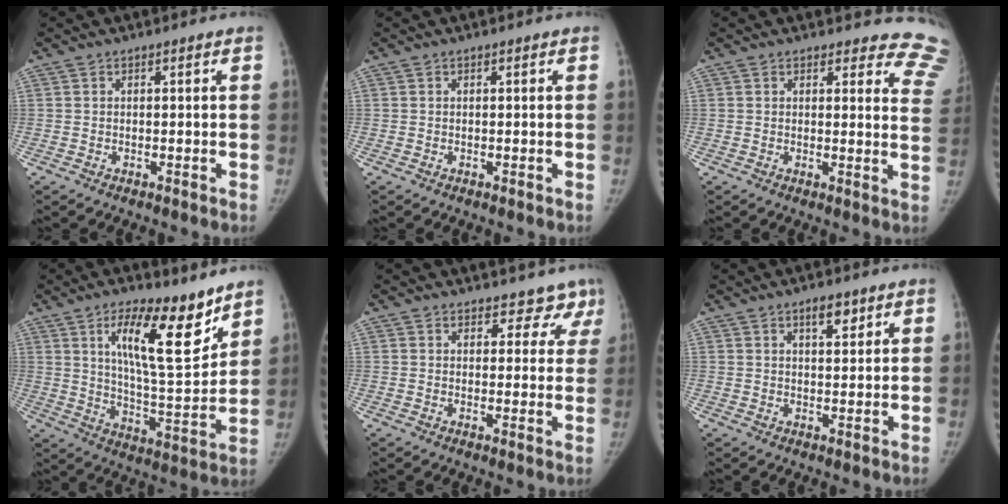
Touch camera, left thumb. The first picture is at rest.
{"total": 0.0}
{"total": 13.0, "force": [12.4, 3.7, 0.6], "torque": [0.058, -0.110, 0.092]}
{"total": 17.1, "force": [9.9, 5.5, 12.8], "torque": [-0.169, -0.070, 0.173]}
{"total": 6.6, "force": [5.6, 3.3, 0.9], "torque": [0.036, -0.026, 0.054]}
{"total": 4.1, "force": [2.5, 1.7, 2.8], "torque": [-0.030, -0.015, 0.041]}